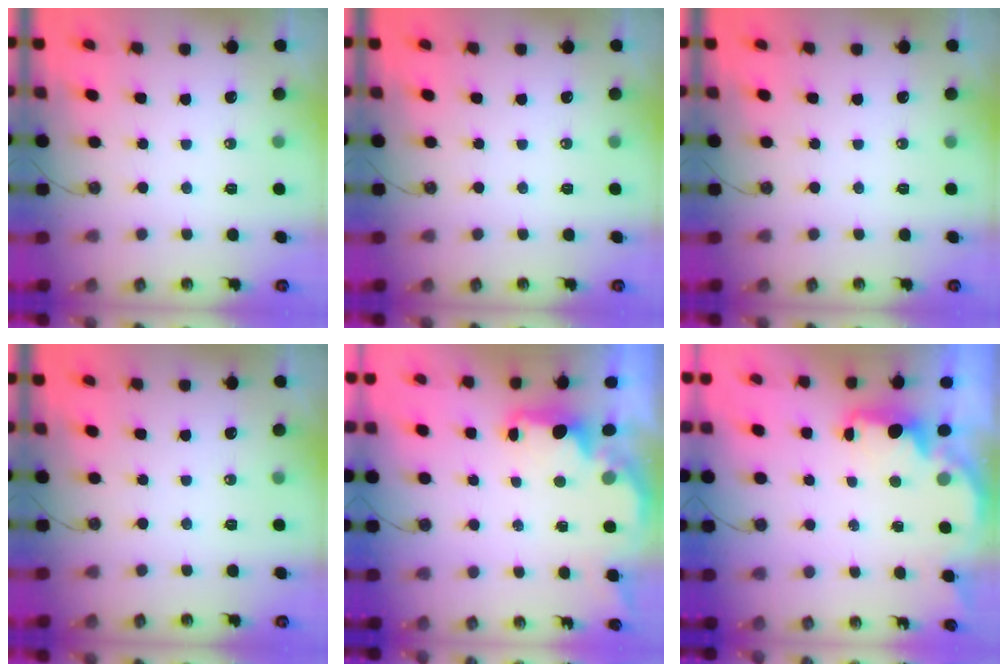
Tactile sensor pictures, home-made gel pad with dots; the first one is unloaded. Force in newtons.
{"total": 0.0}
{"total": 0.0}
{"total": 0.0}
{"total": 2.0, "press": 1.8, "slide": 0.7}
{"total": 2.2, "press": 2.1, "slide": 0.8}